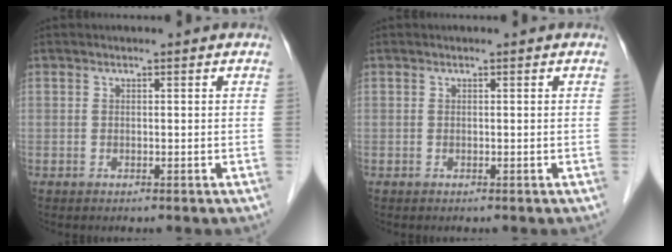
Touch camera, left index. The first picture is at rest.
{"total": 0.0}